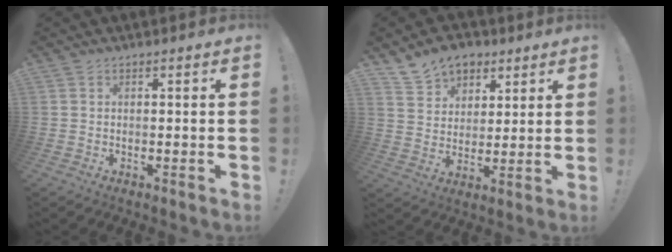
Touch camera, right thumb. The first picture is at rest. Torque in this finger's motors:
{"motor_torque": [-0.05, 0.10, 0.16, 0.07, 0.09]}